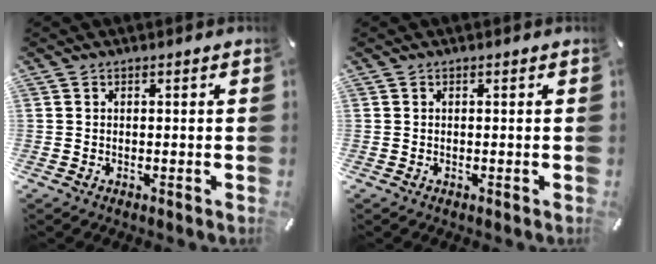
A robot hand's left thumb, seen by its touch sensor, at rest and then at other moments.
{"total": 0.0}